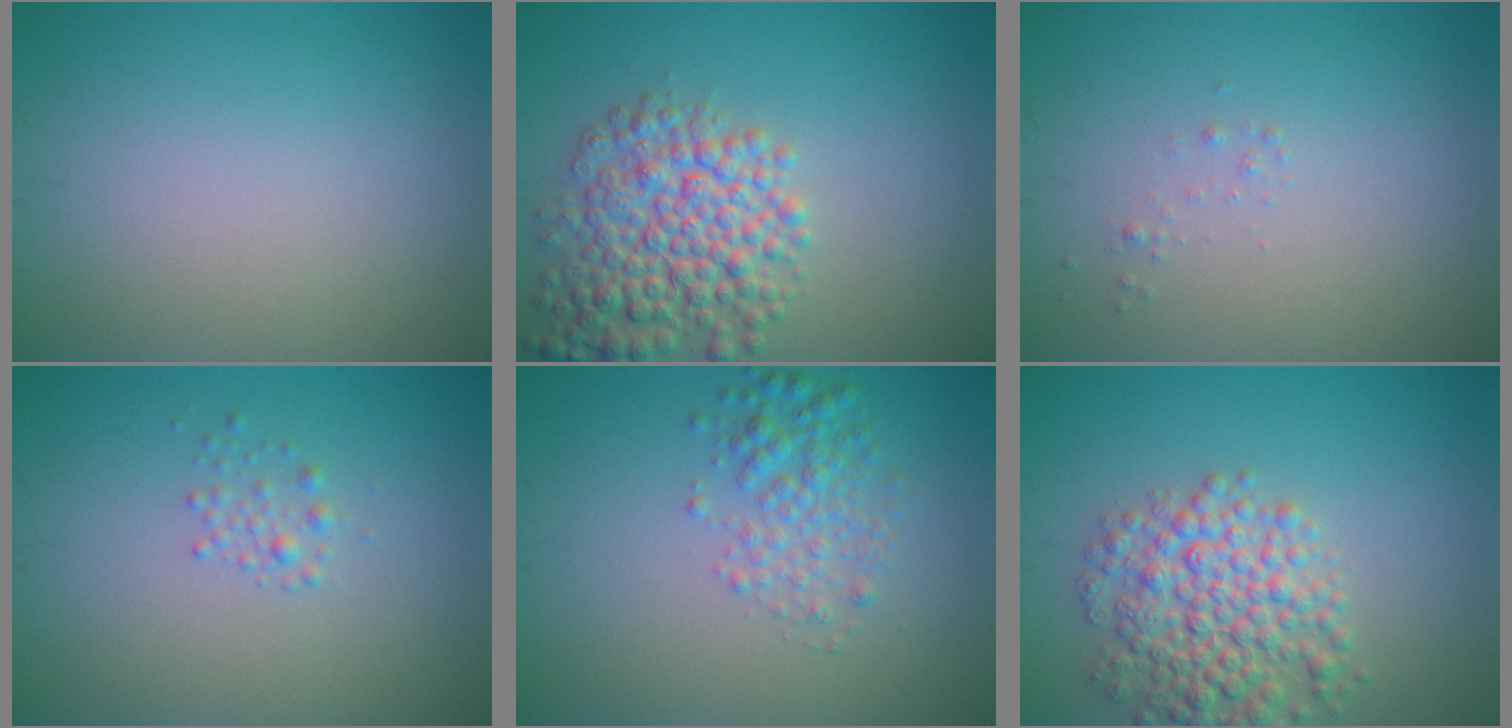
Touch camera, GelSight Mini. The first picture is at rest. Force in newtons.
{"total": 6.5, "press": 6.5, "slide": 0.2}
{"total": 0.5, "press": 0.5, "slide": 0.0}
{"total": 1.1, "press": 1.1, "slide": 0.1}
{"total": 2.8, "press": 2.8, "slide": 0.0}
{"total": 6.0, "press": 6.0, "slide": 0.1}